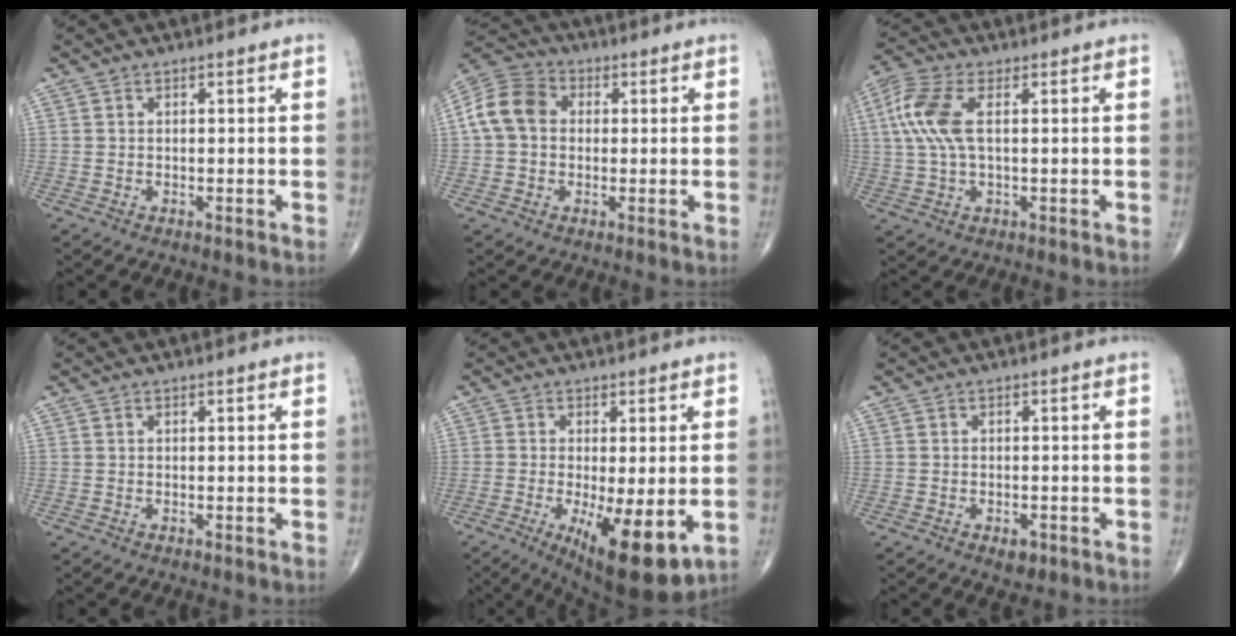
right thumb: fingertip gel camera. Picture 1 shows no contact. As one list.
[{"total": 10.0, "force": [0.8, 7.8, 6.2], "torque": [-0.116, 0.029, 0.004]}, {"total": 9.5, "force": [1.9, 4.2, 8.3], "torque": [-0.213, 0.017, 0.035]}, {"total": 0.0}, {"total": 13.0, "force": [-3.6, 4.0, 11.8], "torque": [-0.182, -0.025, -0.042]}, {"total": 2.3, "force": [-1.1, 1.3, 1.5], "torque": [-0.016, 0.002, -0.010]}]